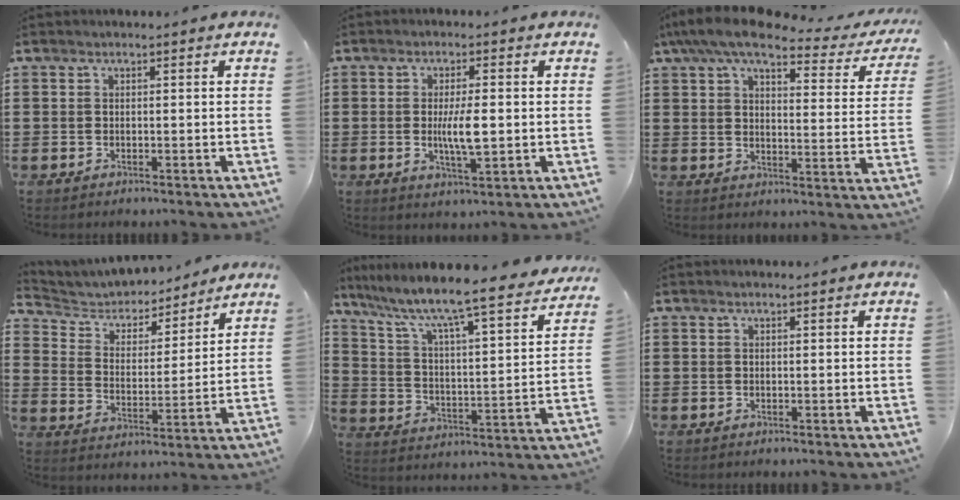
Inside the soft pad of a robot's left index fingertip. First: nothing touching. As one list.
[{"total": 5.2, "force": [0.2, 1.3, 5.0], "torque": [-0.090, -0.005, -0.002]}, {"total": 8.4, "force": [6.6, 1.7, 4.9], "torque": [-0.112, -0.027, 0.113]}, {"total": 4.7, "force": [4.4, 1.7, 0.6], "torque": [-0.040, -0.026, 0.070]}, {"total": 7.0, "force": [6.0, -0.3, 3.6], "torque": [-0.099, -0.061, 0.089]}, {"total": 0.0}]